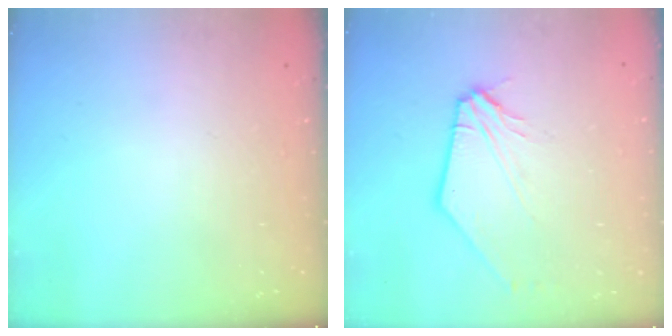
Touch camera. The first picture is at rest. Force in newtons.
{"total": 7.9, "press": 7.8, "slide": 1.3}